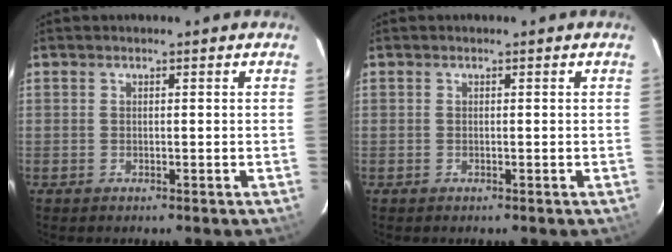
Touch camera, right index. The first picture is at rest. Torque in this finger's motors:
{"motor_torque": [0.00, 0.00, 0.00, 0.00]}